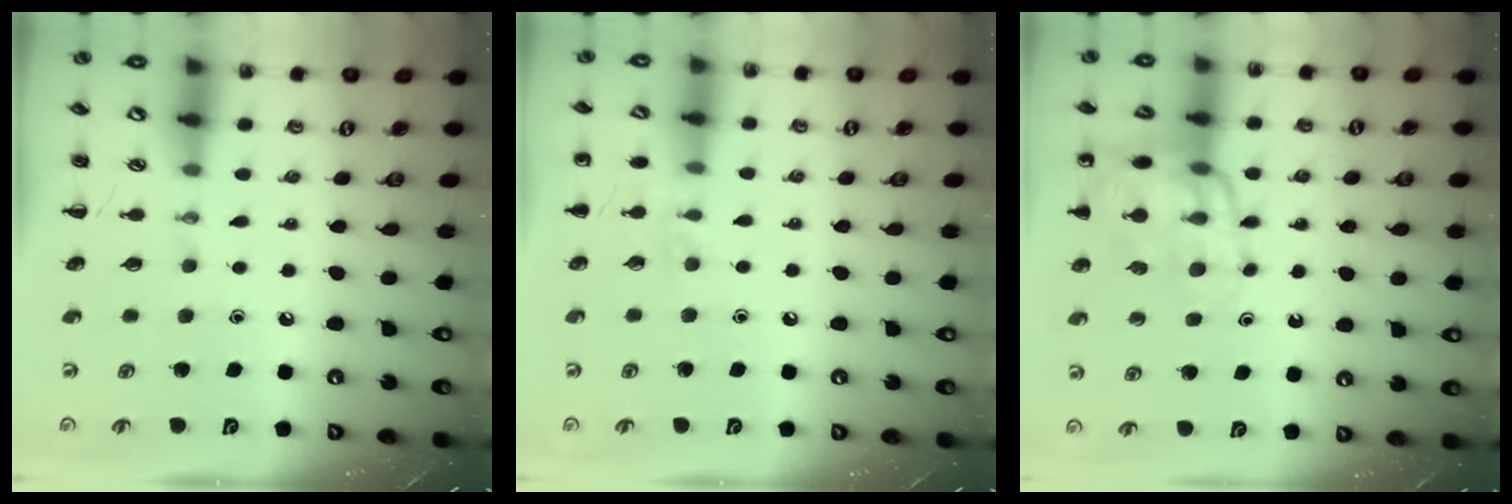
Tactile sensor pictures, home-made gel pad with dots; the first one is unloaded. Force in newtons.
{"total": 5.3, "press": 5.1, "slide": 1.6}
{"total": 16.1, "press": 15.9, "slide": 3.0}